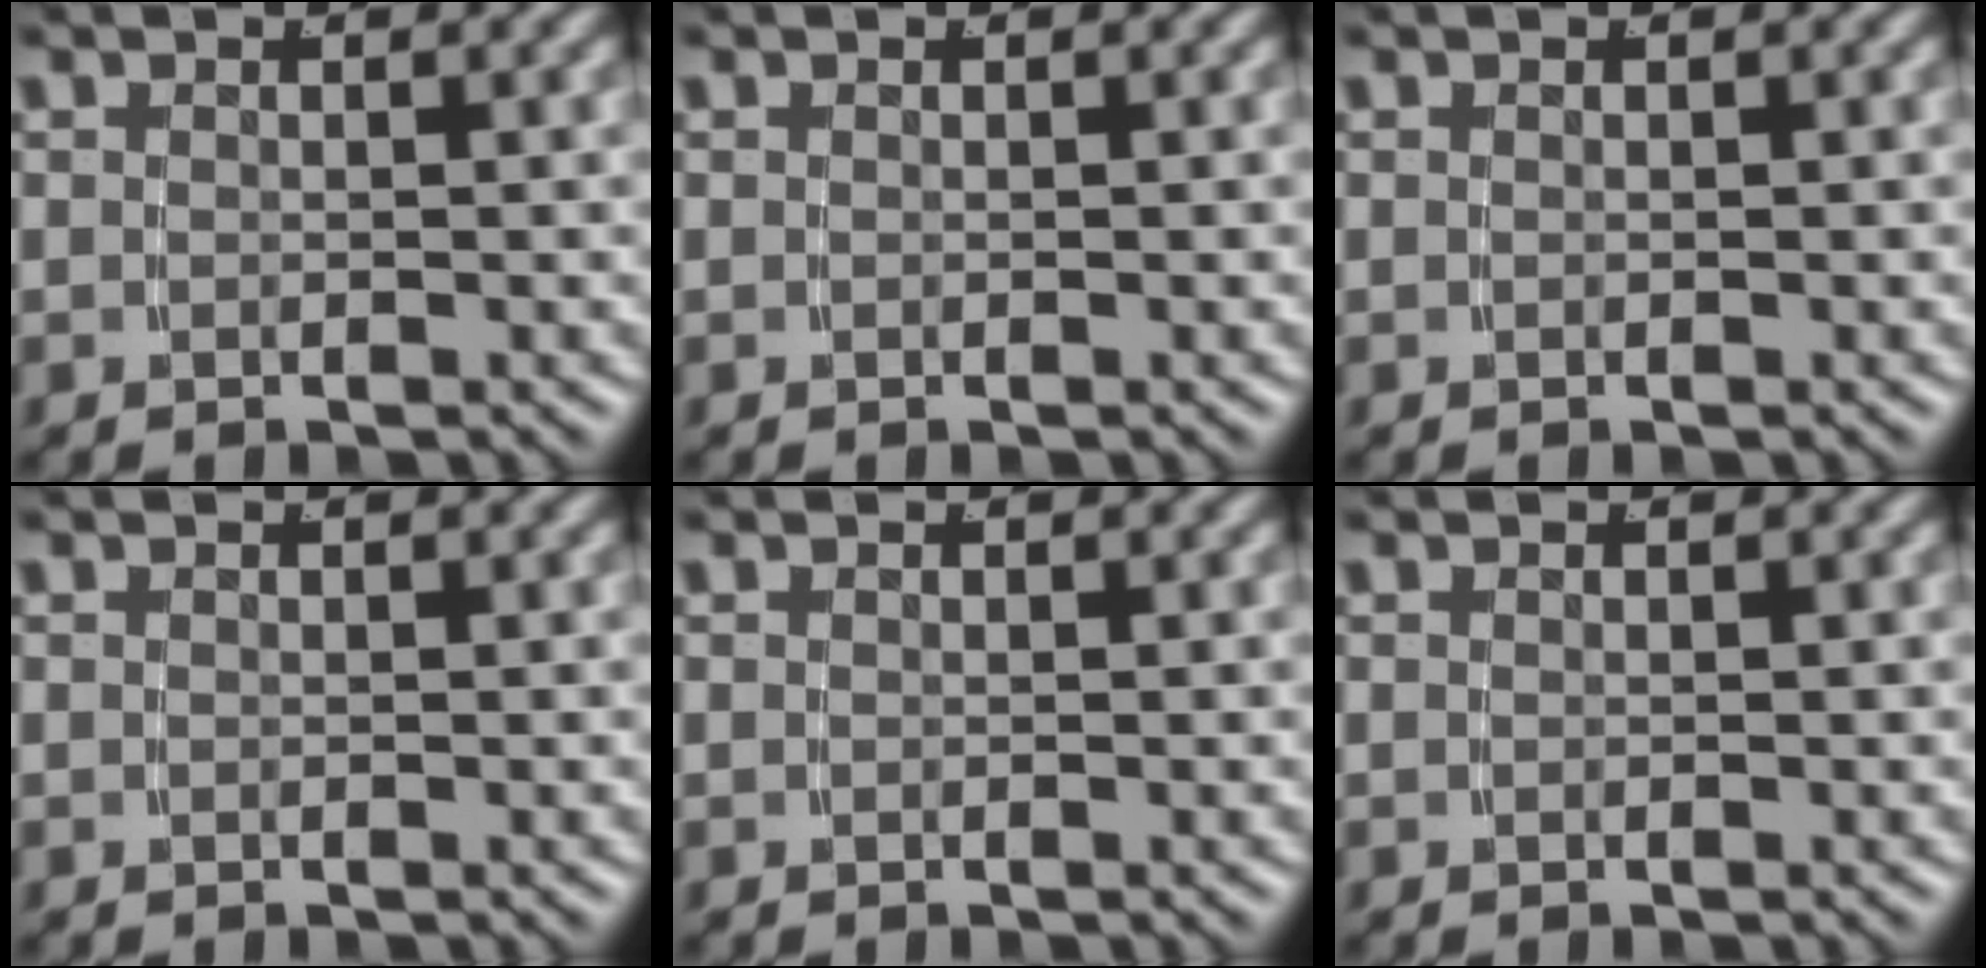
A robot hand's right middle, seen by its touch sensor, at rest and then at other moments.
{"total": 0.0}
{"total": 0.0}
{"total": 0.0}
{"total": 0.0}
{"total": 0.0}